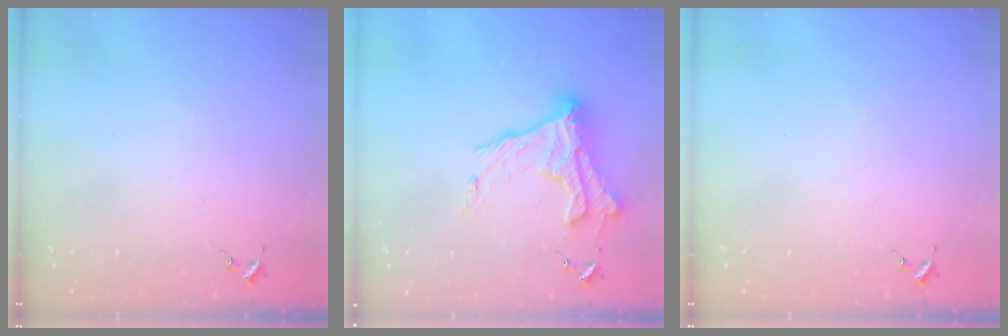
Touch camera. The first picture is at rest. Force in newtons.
{"total": 19.0, "press": 19.0, "slide": 1.3}
{"total": 0.0}